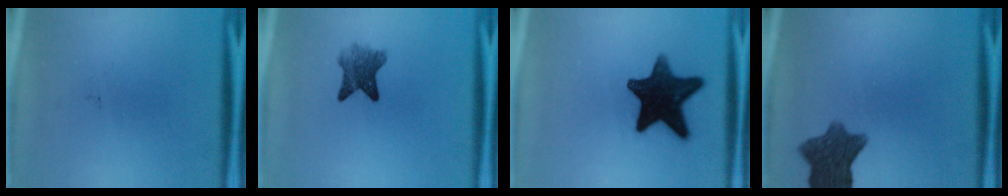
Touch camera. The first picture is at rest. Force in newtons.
{"total": 5.2}
{"total": 14.7}
{"total": 9.0}